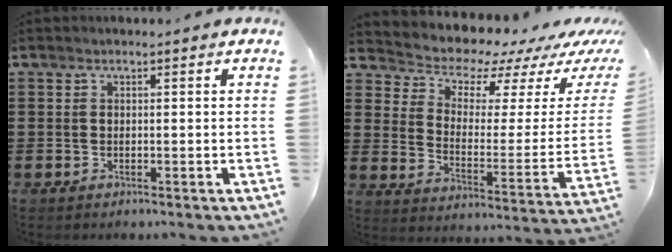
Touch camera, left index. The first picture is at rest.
{"total": 6.8, "force": [6.3, 2.5, 0.5], "torque": [-0.038, -0.062, 0.107]}